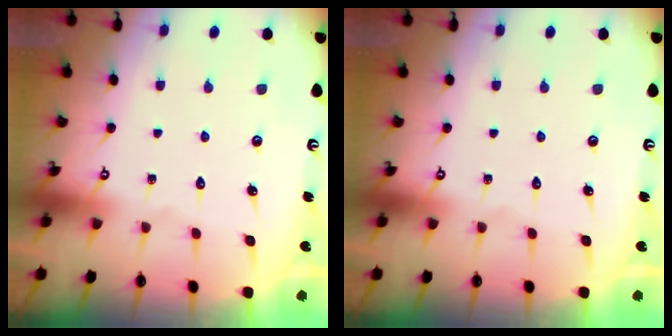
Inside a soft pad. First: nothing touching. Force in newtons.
{"total": 0.0}